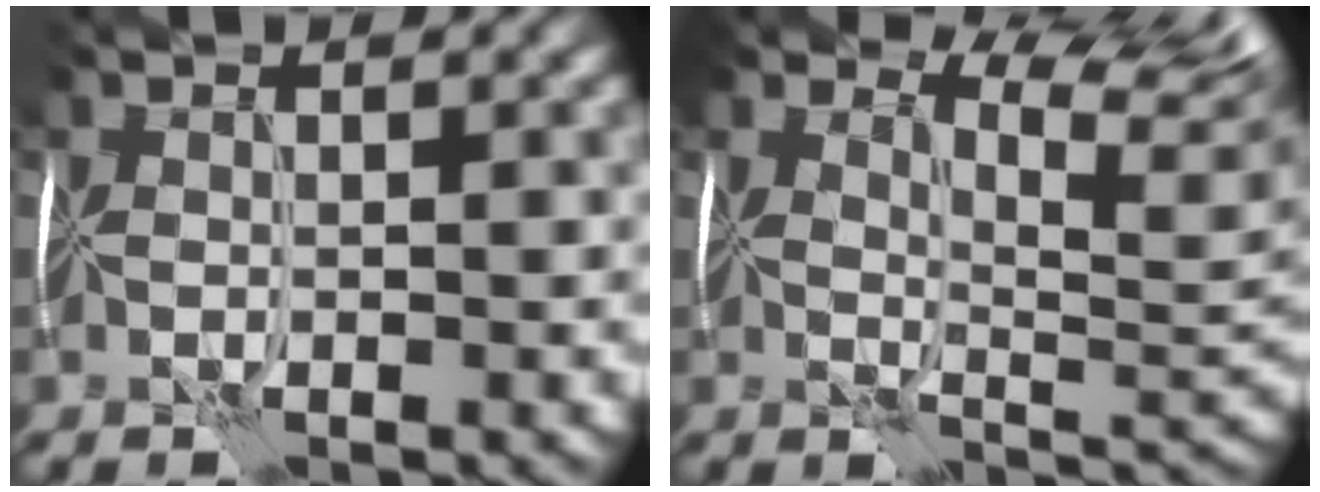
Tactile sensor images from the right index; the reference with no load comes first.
{"total": 7.5, "force": [5.2, 2.9, 4.6], "torque": [-0.063, 0.018, 0.080]}